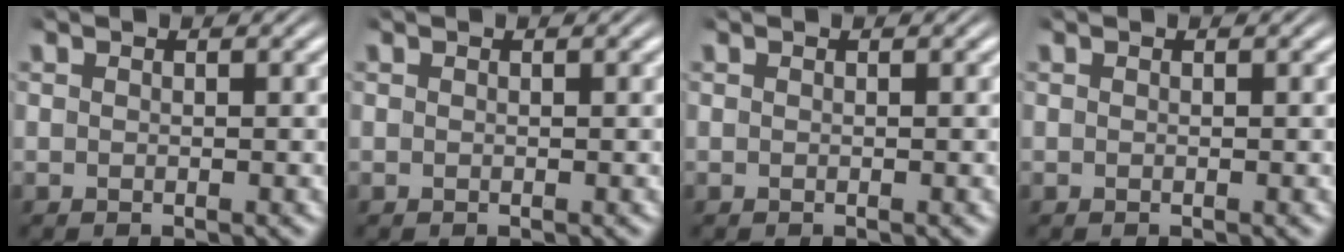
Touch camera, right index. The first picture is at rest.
{"total": 0.0}
{"total": 0.0}
{"total": 0.0}